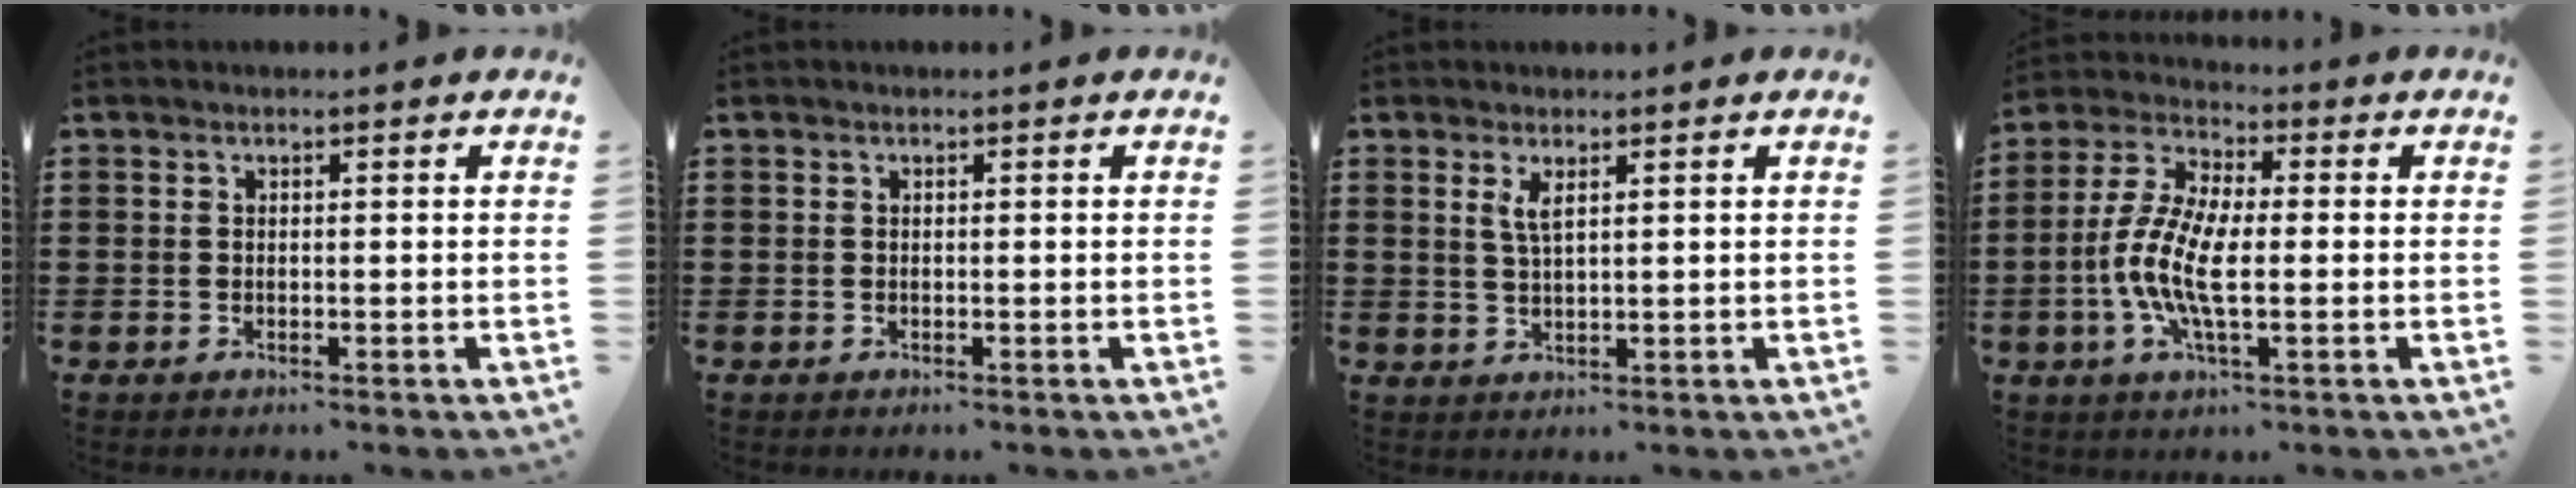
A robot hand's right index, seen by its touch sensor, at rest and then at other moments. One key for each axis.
{"total": 0.0}
{"total": 2.5, "fx": 1.3, "fy": 0.6, "fz": 2.0, "tx": -0.044, "ty": 0.001, "tz": 0.023}
{"total": 9.4, "fx": -1.7, "fy": 3.2, "fz": 8.7, "tx": -0.195, "ty": -0.011, "tz": -0.038}